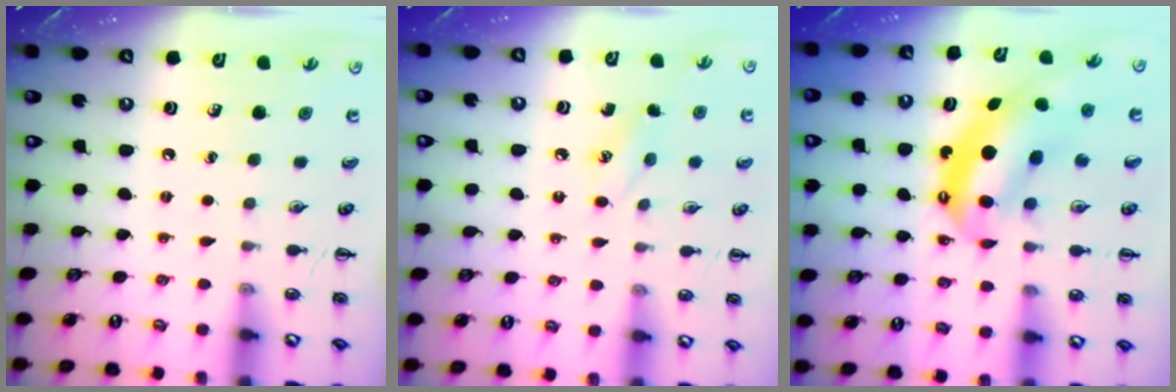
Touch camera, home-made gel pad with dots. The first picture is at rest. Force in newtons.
{"total": 9.0, "press": 8.8, "slide": 1.9}
{"total": 7.9, "press": 7.7, "slide": 1.9}